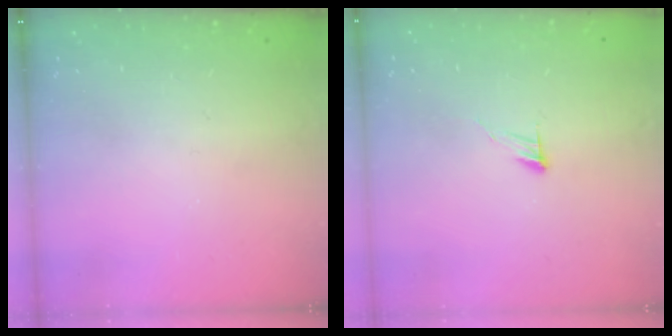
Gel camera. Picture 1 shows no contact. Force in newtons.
{"total": 5.2, "press": 5.1, "slide": 0.4}